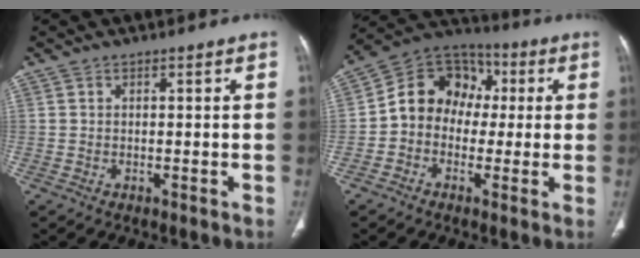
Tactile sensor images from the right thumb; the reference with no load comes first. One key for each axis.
{"total": 12.5, "fx": 0.1, "fy": 10.5, "fz": 6.7, "tx": -0.075, "ty": 0.040, "tz": -0.017}